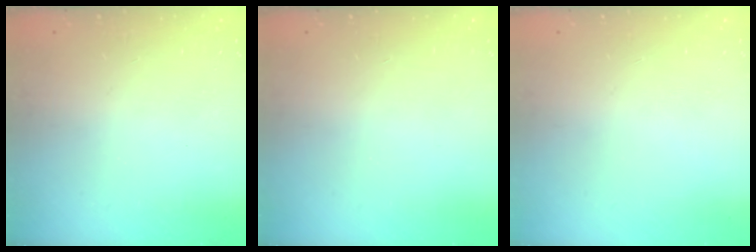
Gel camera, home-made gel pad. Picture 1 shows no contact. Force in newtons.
{"total": 0.0}
{"total": 0.0}